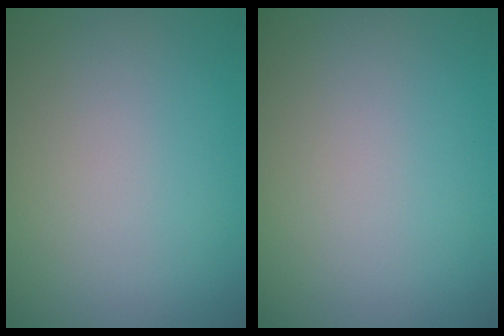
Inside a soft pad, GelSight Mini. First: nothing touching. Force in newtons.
{"total": 0.0}